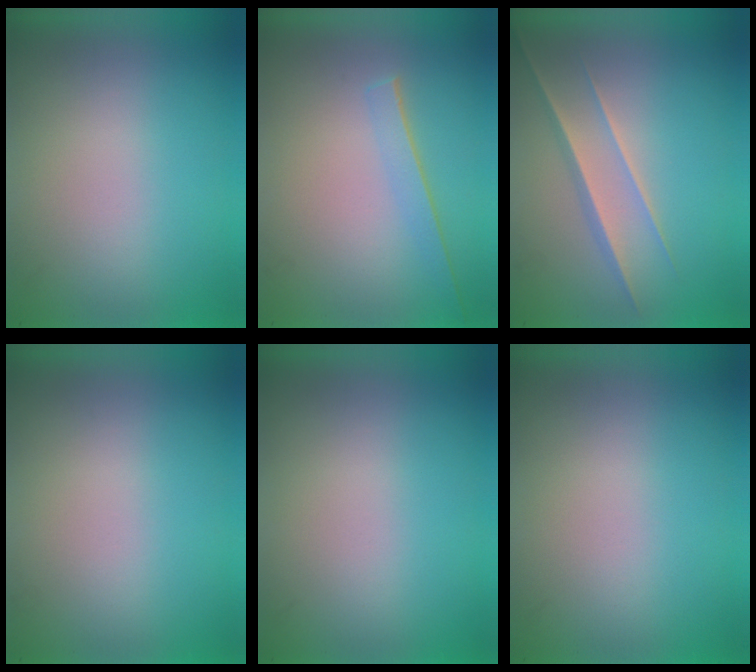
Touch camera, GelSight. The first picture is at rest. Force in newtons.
{"total": 1.5}
{"total": 1.5}
{"total": 0.0}
{"total": 0.0}
{"total": 0.0}